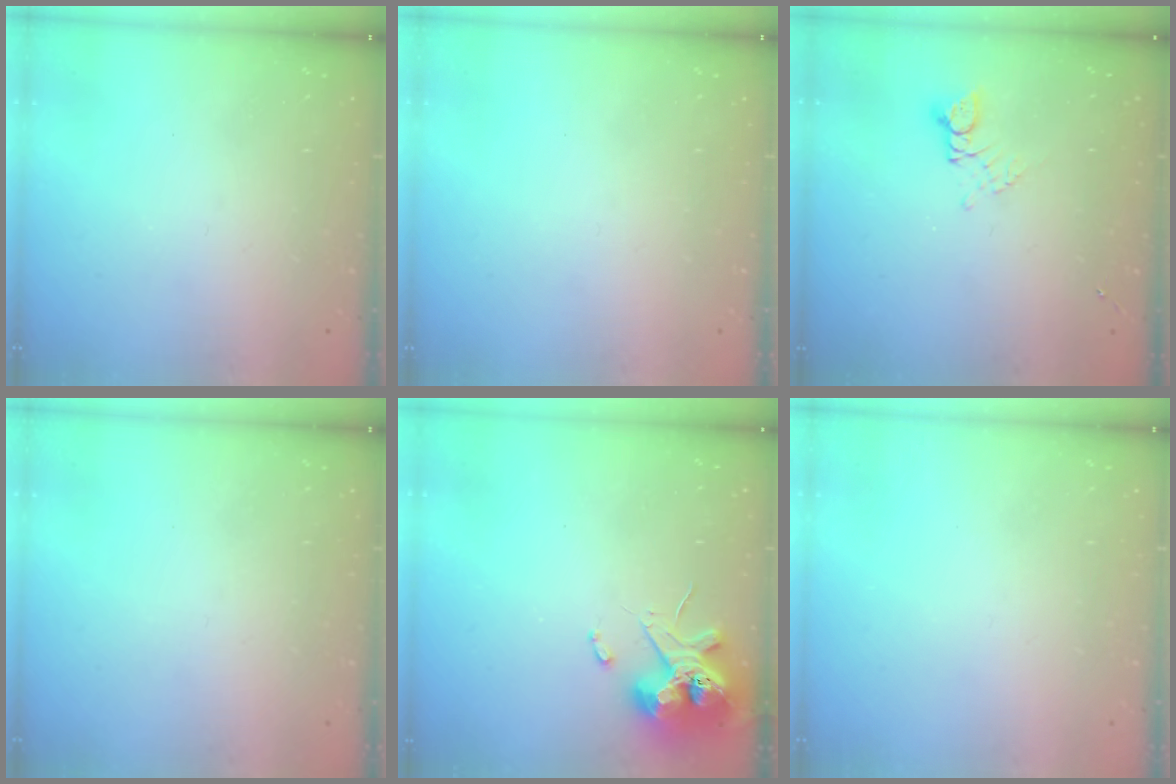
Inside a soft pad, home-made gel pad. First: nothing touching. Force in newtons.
{"total": 0.0}
{"total": 2.9, "press": 2.8, "slide": 0.4}
{"total": 0.0}
{"total": 11.6, "press": 11.4, "slide": 1.8}
{"total": 0.0}